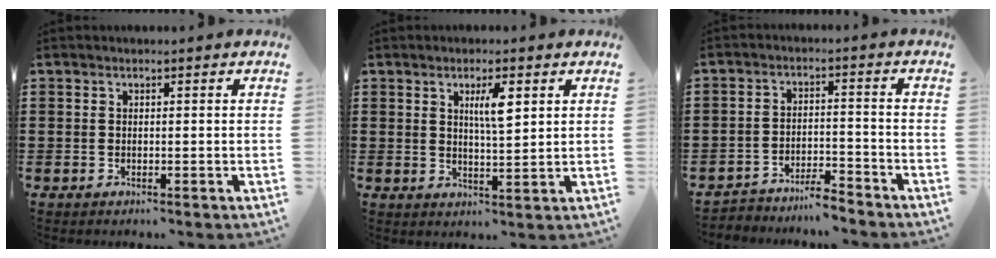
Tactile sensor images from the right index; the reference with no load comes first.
{"total": 4.4, "force": [1.8, 1.0, 3.9], "torque": [-0.073, 0.004, 0.025]}
{"total": 4.2, "force": [-4.2, 0.2, 0.3], "torque": [-0.012, 0.005, -0.088]}